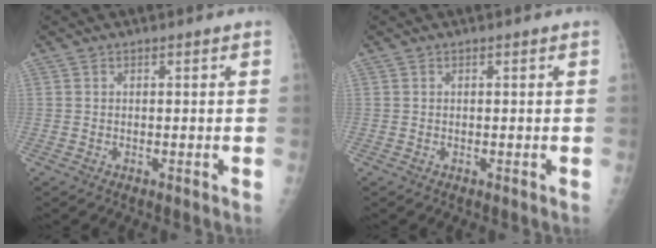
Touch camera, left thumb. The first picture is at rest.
{"total": 0.0}